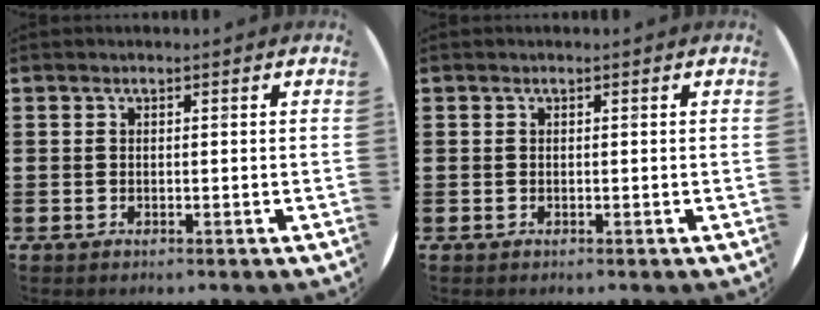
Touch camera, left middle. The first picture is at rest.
{"total": 0.0}